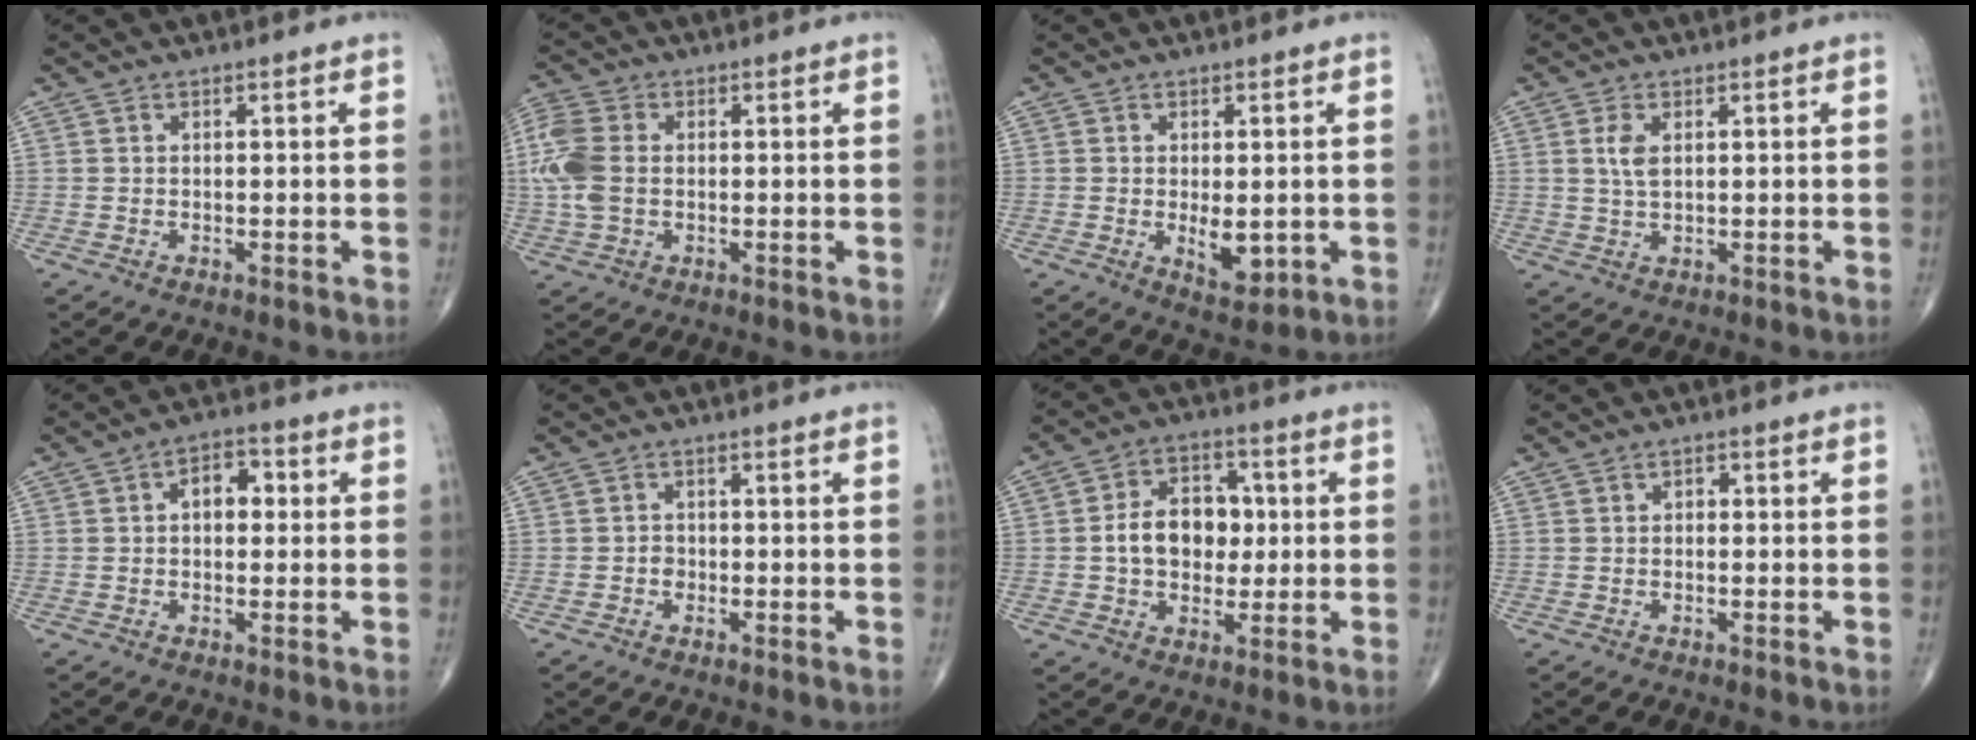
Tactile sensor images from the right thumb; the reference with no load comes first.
{"total": 8.5, "force": [0.1, 5.7, 6.3], "torque": [-0.168, 0.013, -0.001]}
{"total": 5.3, "force": [-0.6, 2.6, 4.5], "torque": [-0.052, -0.011, 0.001]}
{"total": 3.4, "force": [1.0, 1.7, 2.8], "torque": [-0.060, -0.003, 0.020]}
{"total": 5.4, "force": [0.6, 3.5, 4.1], "torque": [-0.040, 0.016, -0.001]}
{"total": 1.5, "force": [-0.5, 1.3, 0.6], "torque": [-0.002, 0.006, -0.011]}
{"total": 11.3, "force": [0.2, 8.2, 7.7], "torque": [-0.090, 0.018, -0.001]}
{"total": 1.0, "force": [-0.1, 0.8, 0.6], "torque": [0.001, 0.003, -0.006]}